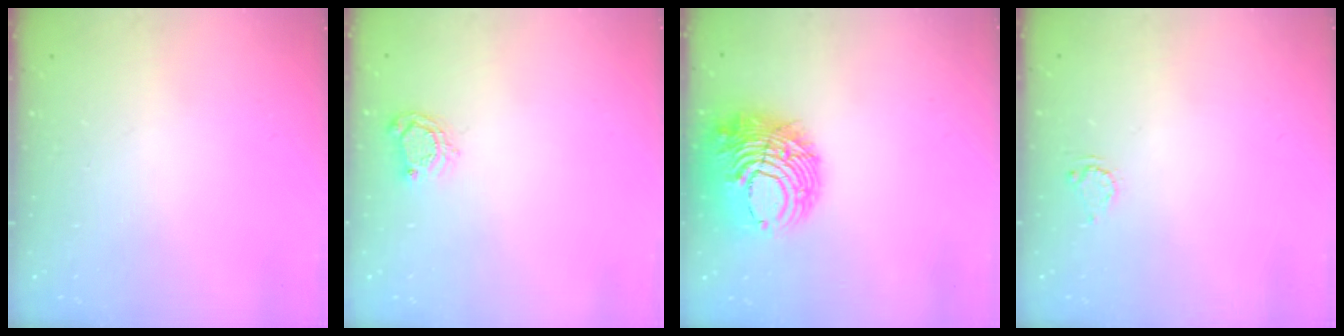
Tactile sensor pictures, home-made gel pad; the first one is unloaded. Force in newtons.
{"total": 4.3, "press": 4.3, "slide": 0.5}
{"total": 14.6, "press": 14.4, "slide": 1.8}
{"total": 3.5, "press": 3.5, "slide": 0.2}